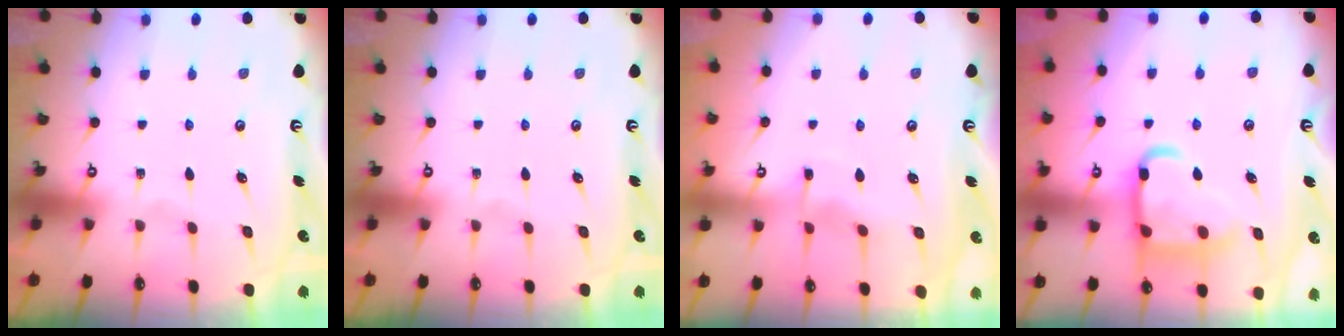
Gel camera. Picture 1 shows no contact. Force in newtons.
{"total": 0.0}
{"total": 4.7, "press": 4.7, "slide": 0.7}
{"total": 15.9, "press": 15.8, "slide": 1.3}